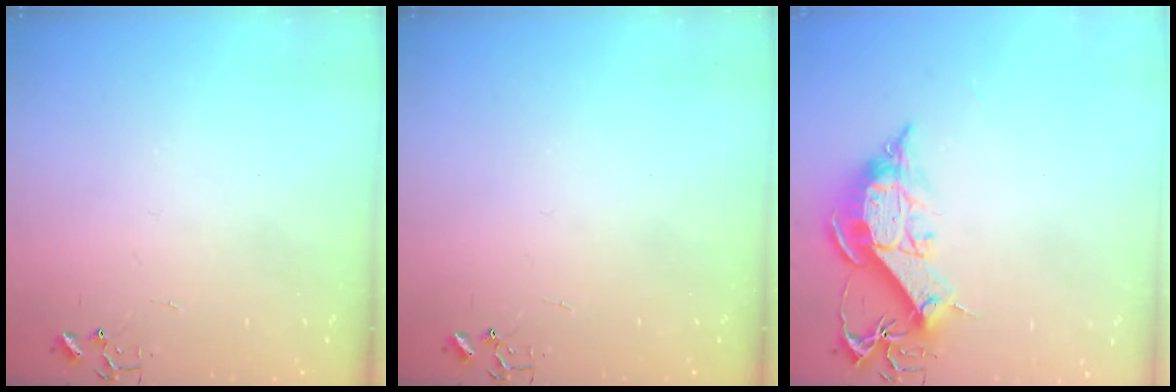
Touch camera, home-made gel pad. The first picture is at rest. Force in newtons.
{"total": 0.0}
{"total": 13.0, "press": 12.9, "slide": 1.5}